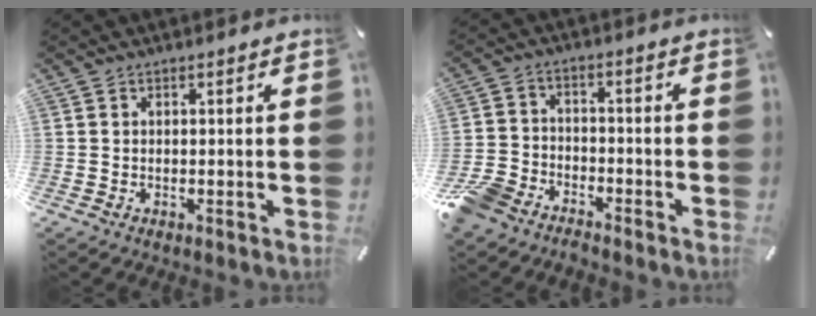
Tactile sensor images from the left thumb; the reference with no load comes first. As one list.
[{"total": 7.6, "force": [-6.7, 3.3, 1.8], "torque": [-0.050, 0.027, -0.136]}]